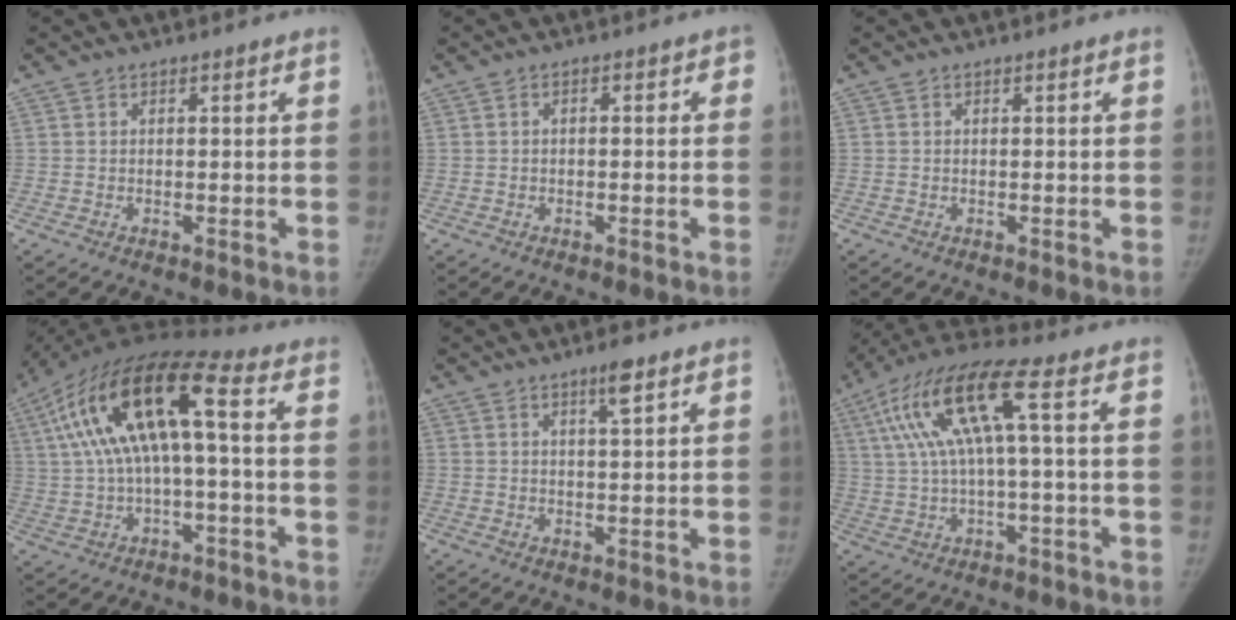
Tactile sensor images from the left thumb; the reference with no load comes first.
{"total": 1.9, "force": [-0.1, 1.1, 1.5], "torque": [-0.004, 0.013, -0.007]}
{"total": 0.0}
{"total": 17.1, "force": [2.2, 5.8, 15.9], "torque": [-0.322, 0.057, 0.037]}
{"total": 3.4, "force": [2.0, 0.4, 2.7], "torque": [-0.044, -0.011, 0.034]}
{"total": 14.1, "force": [3.2, 2.6, 13.5], "torque": [-0.299, 0.038, 0.058]}